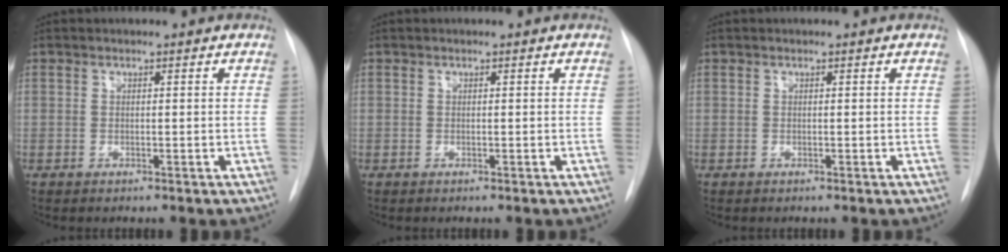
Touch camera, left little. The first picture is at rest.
{"total": 0.0}
{"total": 0.0}